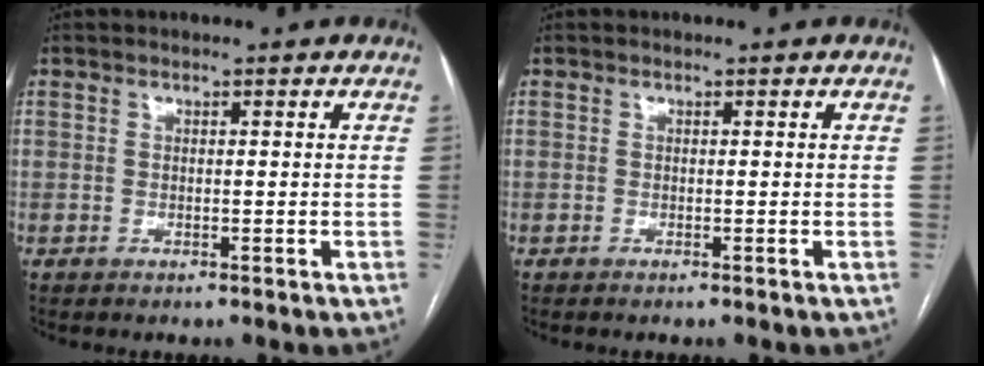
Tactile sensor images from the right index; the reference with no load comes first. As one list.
[{"total": 0.0}]